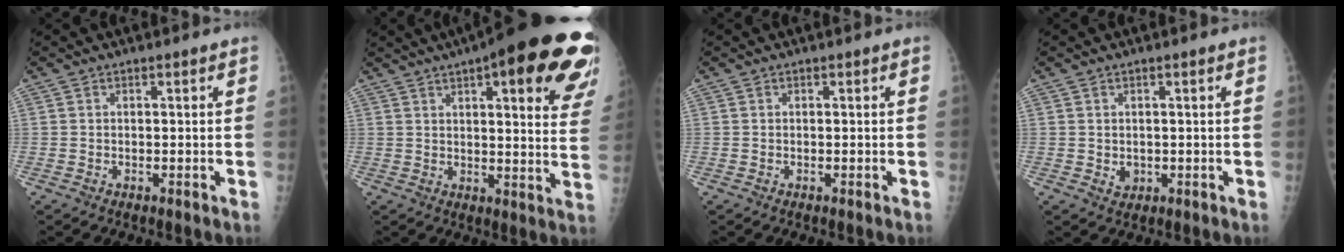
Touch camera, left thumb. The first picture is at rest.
{"total": 25.7, "force": [14.2, 6.8, 20.3], "torque": [-0.207, -0.018, 0.168]}
{"total": 0.0}
{"total": 1.8, "force": [0.1, 1.4, 1.1], "torque": [-0.009, -0.002, 0.009]}